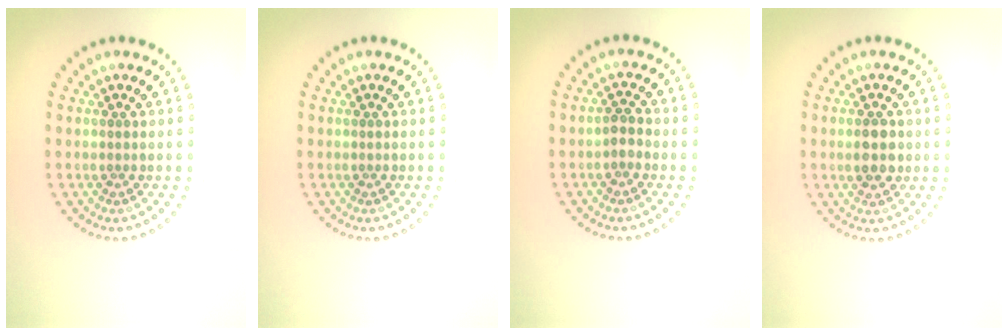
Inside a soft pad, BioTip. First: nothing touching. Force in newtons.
{"total": 0.0}
{"total": 1.2, "press": 1.2, "slide": 0.3}
{"total": 2.9, "press": 2.9, "slide": 0.1}